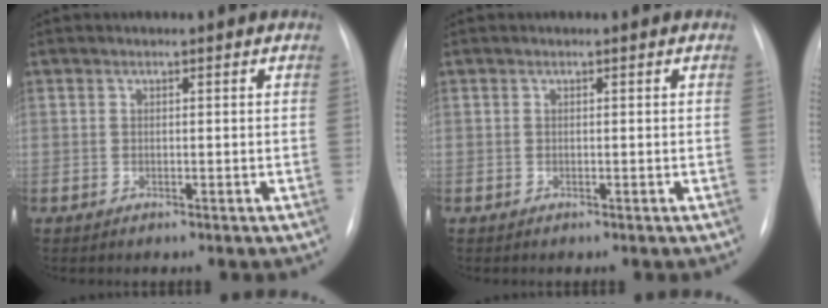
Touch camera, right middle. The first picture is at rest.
{"total": 0.0}